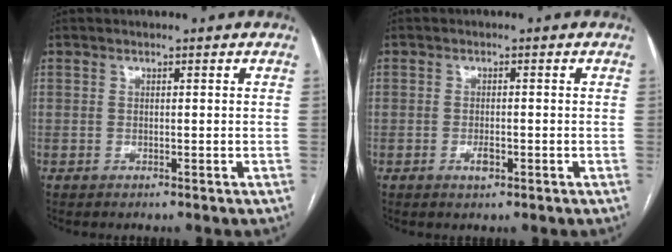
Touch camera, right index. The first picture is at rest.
{"total": 2.0, "force": [-0.8, 0.8, 1.6], "torque": [-0.030, 0.001, -0.011]}